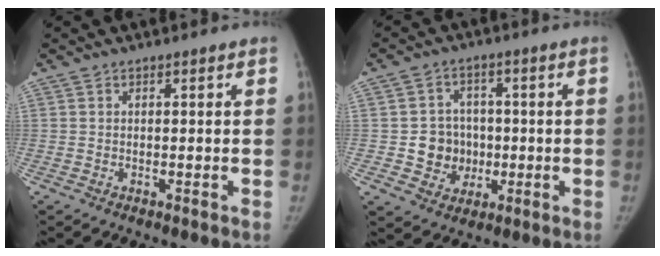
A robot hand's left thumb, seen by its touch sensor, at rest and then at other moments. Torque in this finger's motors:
{"motor_torque": [-0.05, 0.05, 0.19, -0.10, 0.01]}